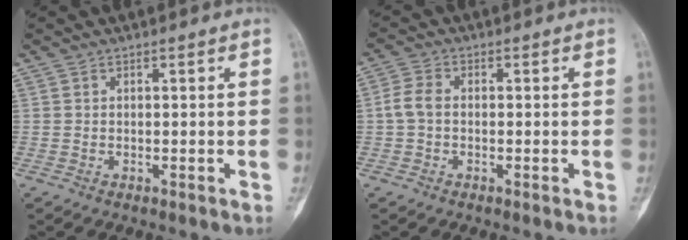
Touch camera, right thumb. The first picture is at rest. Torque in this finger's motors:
{"motor_torque": [0.53, 0.79, 0.42, -0.20, 0.10]}